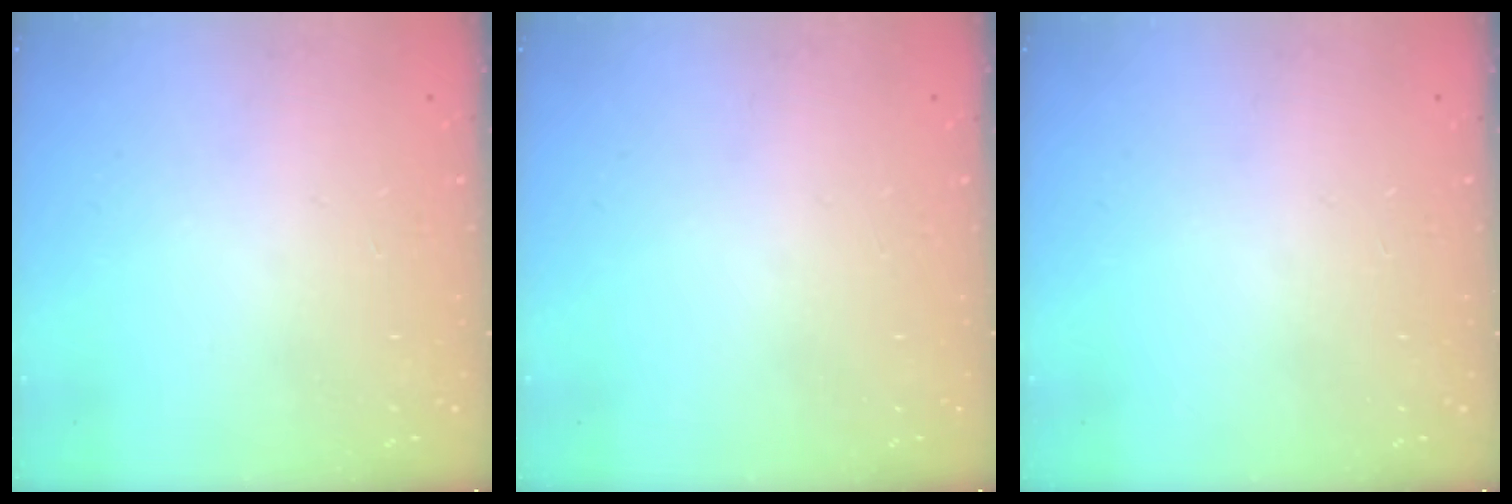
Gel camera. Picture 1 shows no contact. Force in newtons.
{"total": 0.0}
{"total": 0.0}